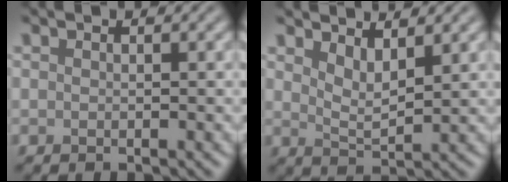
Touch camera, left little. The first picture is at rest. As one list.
[{"total": 2.8, "force": [1.9, 0.8, 1.9], "torque": [-0.035, -0.011, 0.038]}]